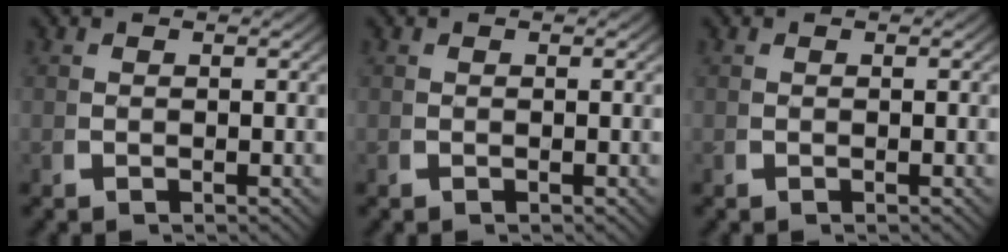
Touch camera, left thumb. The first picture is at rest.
{"total": 0.0}
{"total": 0.0}